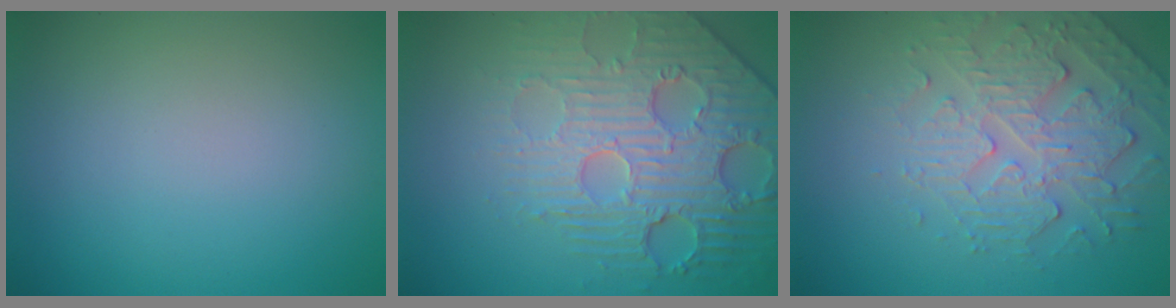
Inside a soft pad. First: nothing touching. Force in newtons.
{"total": 5.7, "press": 5.0, "slide": 2.7}
{"total": 4.9, "press": 3.7, "slide": 3.2}